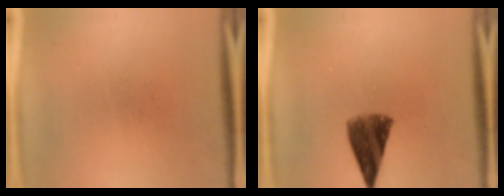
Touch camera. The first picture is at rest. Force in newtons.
{"total": 7.6}